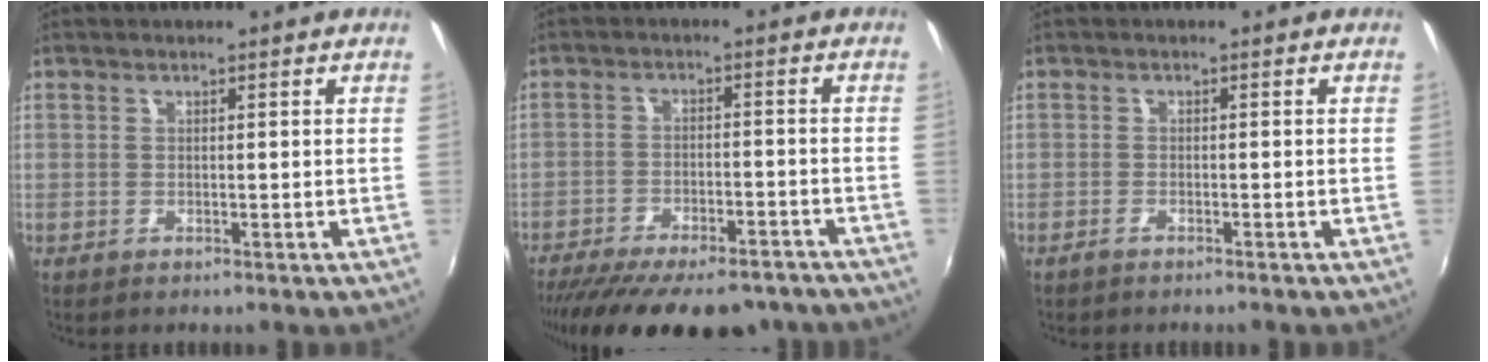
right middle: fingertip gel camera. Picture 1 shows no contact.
{"total": 21.0, "force": [-17.1, 6.7, 10.1], "torque": [-0.200, -0.030, -0.233]}
{"total": 1.6, "force": [-1.4, 0.4, 0.7], "torque": [-0.023, -0.001, -0.030]}